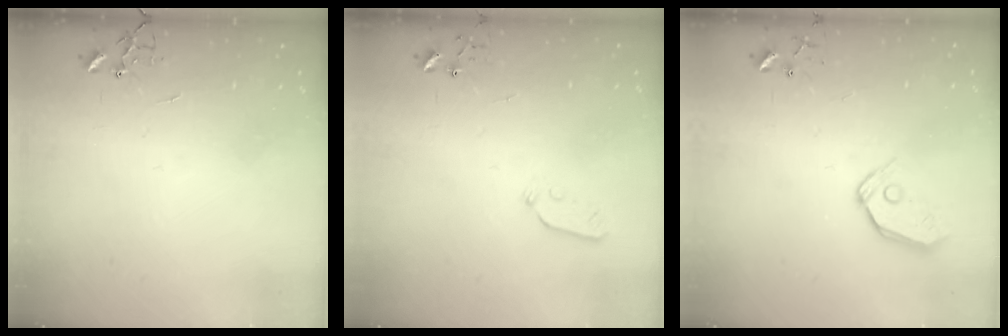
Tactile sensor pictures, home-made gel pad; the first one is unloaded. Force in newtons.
{"total": 3.9, "press": 3.8, "slide": 0.8}
{"total": 8.3, "press": 8.2, "slide": 0.7}